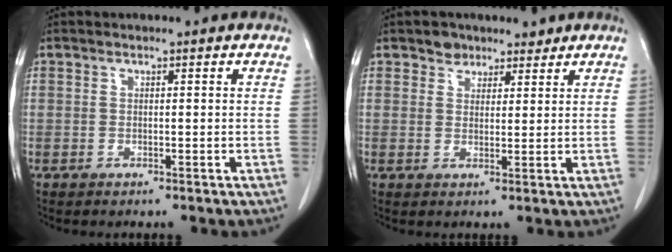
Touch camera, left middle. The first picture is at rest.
{"total": 3.2, "force": [2.4, 2.1, 0.2], "torque": [0.001, 0.005, 0.036]}